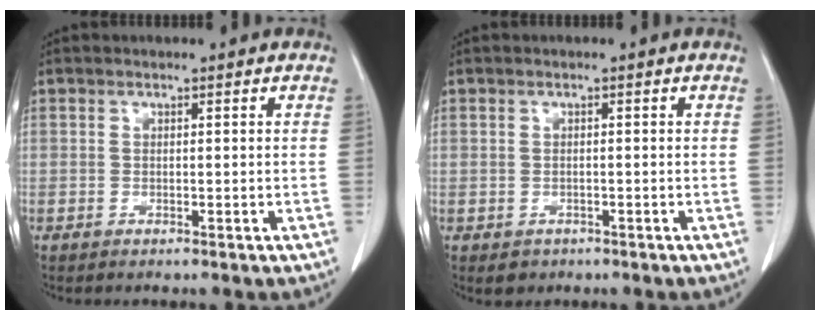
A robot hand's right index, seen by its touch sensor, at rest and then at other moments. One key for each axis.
{"total": 2.8, "fx": -1.3, "fy": 2.4, "fz": 0.7, "tx": -0.006, "ty": 0.002, "tz": -0.009}